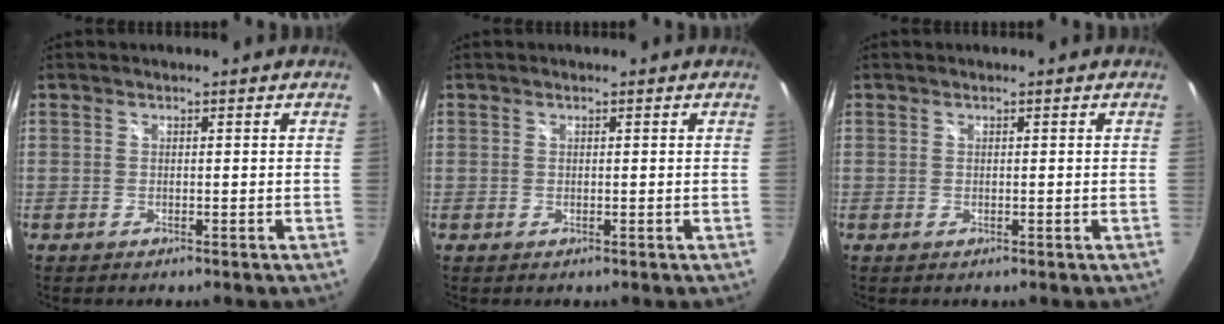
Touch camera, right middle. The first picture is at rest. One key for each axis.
{"total": 0.0}
{"total": 0.0}